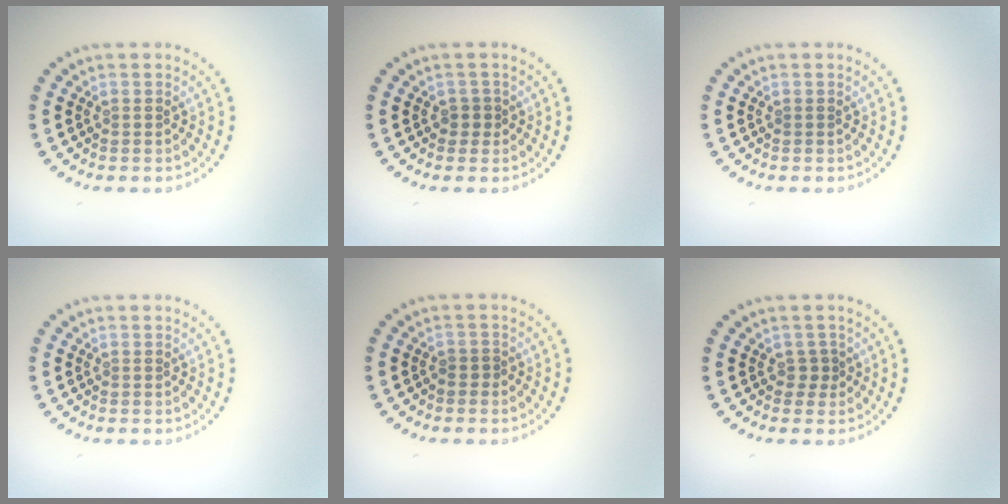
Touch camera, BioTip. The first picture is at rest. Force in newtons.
{"total": 1.0, "press": 0.8, "slide": 0.5}
{"total": 0.0}
{"total": 0.0}
{"total": 0.6, "press": 0.4, "slide": 0.5}
{"total": 1.0, "press": 0.8, "slide": 0.5}